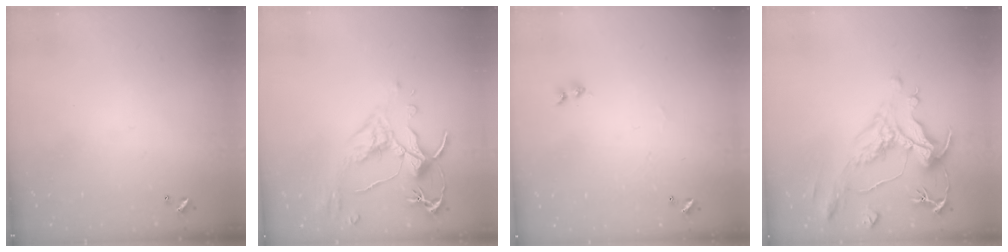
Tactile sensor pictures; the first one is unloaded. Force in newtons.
{"total": 2.5, "press": 2.1, "slide": 1.4}
{"total": 1.1, "press": 0.9, "slide": 0.5}
{"total": 1.9, "press": 0.8, "slide": 1.7}